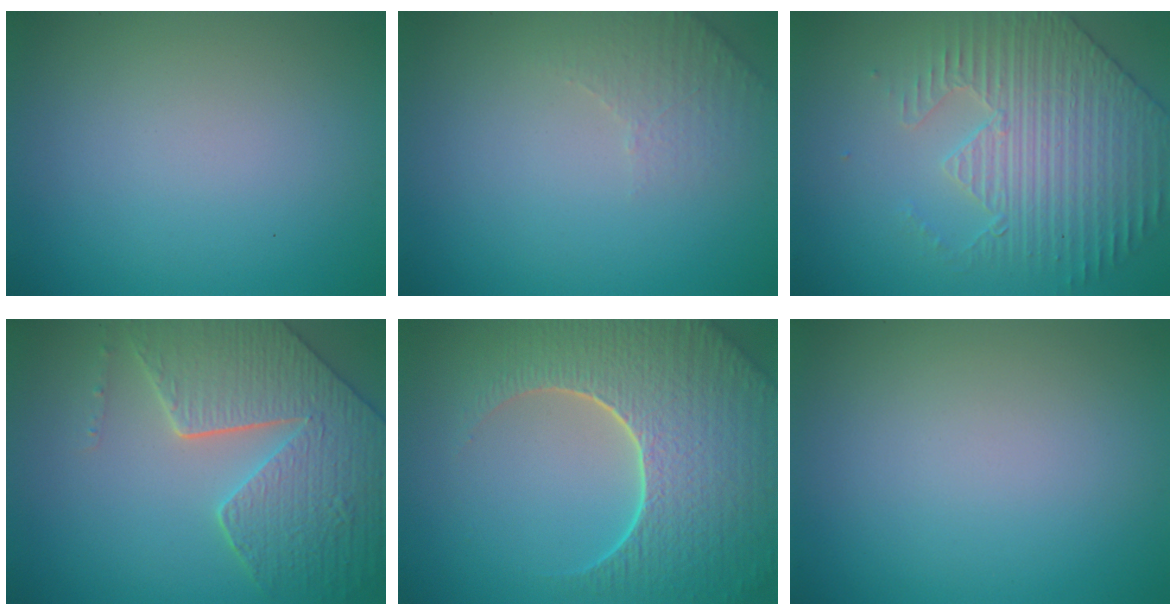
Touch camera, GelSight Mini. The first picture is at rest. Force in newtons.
{"total": 2.1, "press": 2.0, "slide": 0.5}
{"total": 4.2, "press": 4.0, "slide": 1.2}
{"total": 8.0, "press": 6.1, "slide": 5.3}
{"total": 9.3, "press": 6.6, "slide": 6.5}
{"total": 0.0}